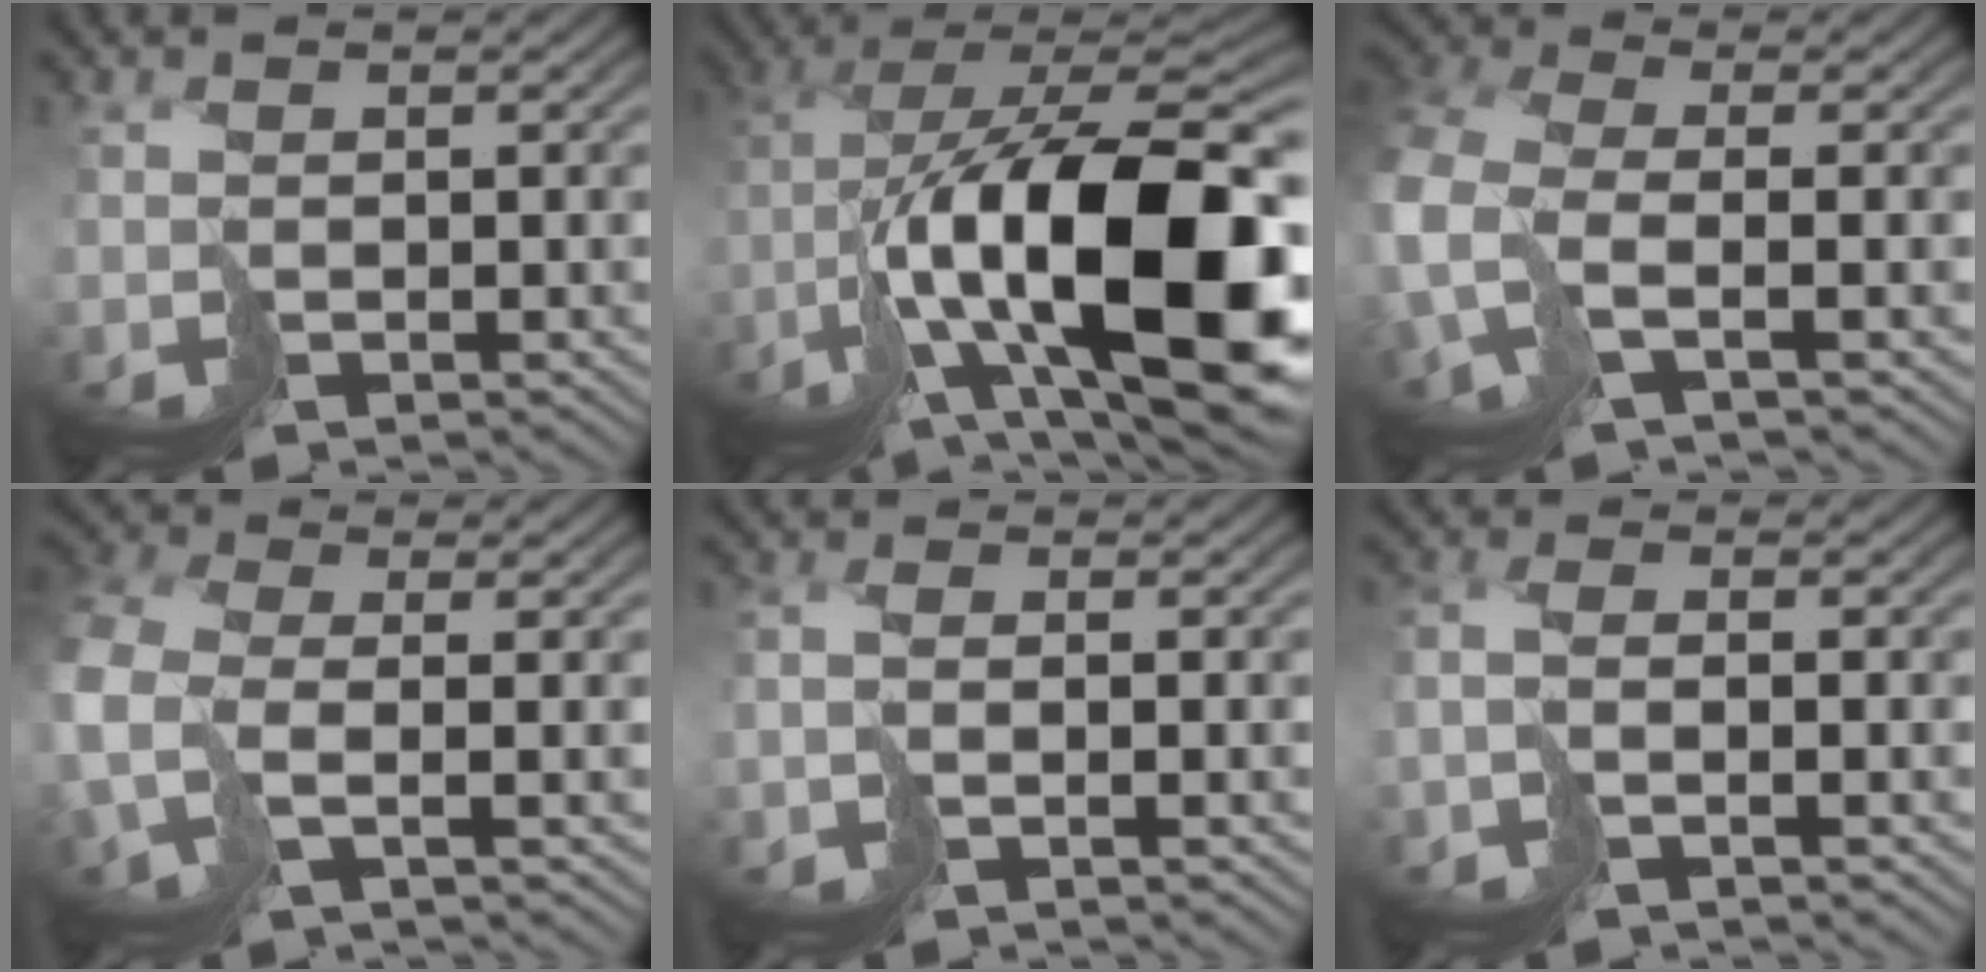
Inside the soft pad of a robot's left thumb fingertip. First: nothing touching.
{"total": 20.2, "force": [-4.1, 10.2, 17.0], "torque": [-0.314, -0.020, -0.054]}
{"total": 8.6, "force": [-0.8, 4.4, 7.3], "torque": [-0.214, -0.007, -0.026]}
{"total": 7.7, "force": [-0.7, 4.4, 6.3], "torque": [-0.199, -0.008, -0.020]}
{"total": 2.8, "force": [-1.1, 0.9, 2.5], "torque": [-0.047, -0.004, -0.026]}
{"total": 4.1, "force": [-1.9, 1.4, 3.4], "torque": [-0.070, -0.005, -0.040]}